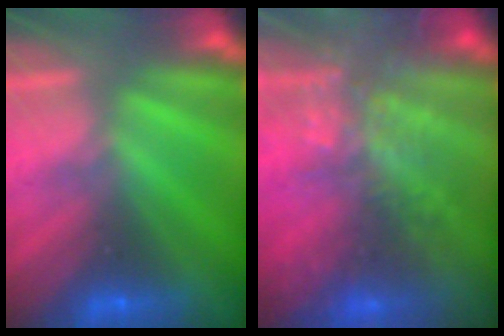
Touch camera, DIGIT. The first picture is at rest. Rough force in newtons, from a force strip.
{"total": 6.1}